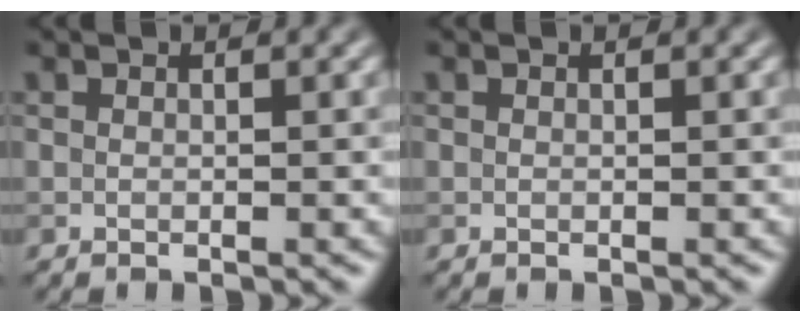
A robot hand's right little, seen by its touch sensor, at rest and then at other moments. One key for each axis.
{"total": 0.0}